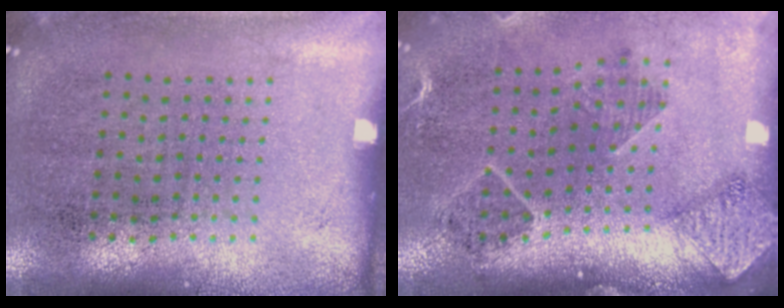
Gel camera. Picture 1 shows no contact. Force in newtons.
{"total": 1.5, "press": 1.5, "slide": 0.2}